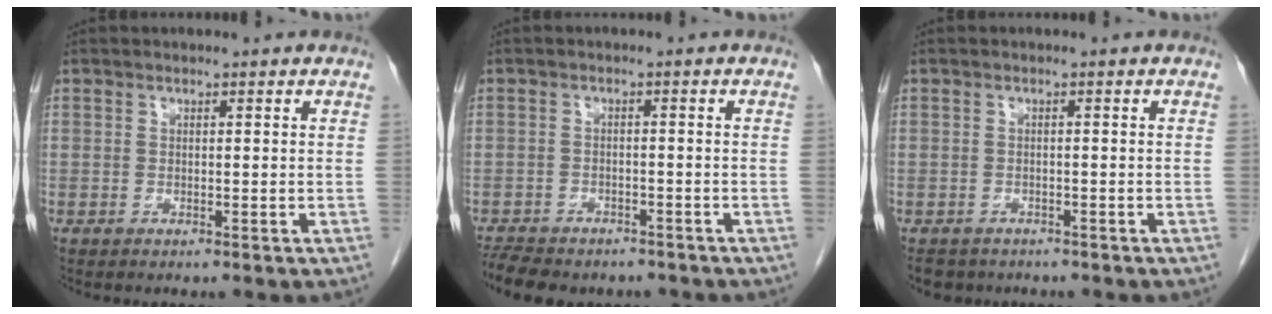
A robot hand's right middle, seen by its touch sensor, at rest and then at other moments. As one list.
[{"total": 10.4, "force": [-8.6, 4.1, 4.1], "torque": [-0.089, -0.003, -0.117]}, {"total": 4.0, "force": [-3.3, 2.2, 0.6], "torque": [-0.011, -0.003, -0.046]}]